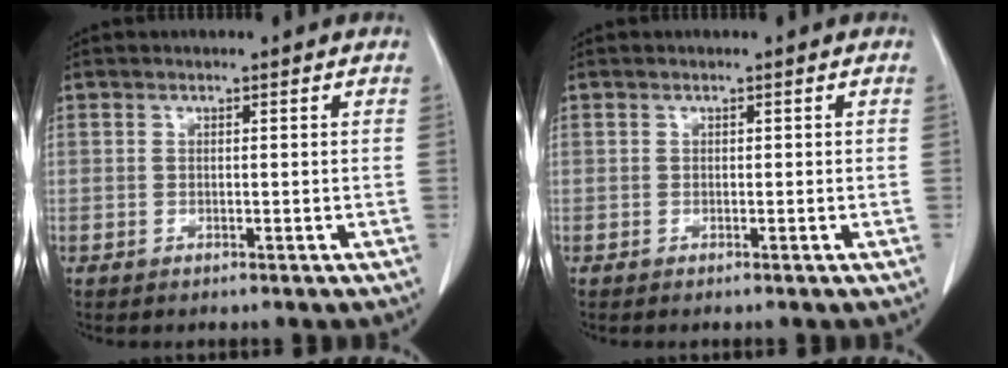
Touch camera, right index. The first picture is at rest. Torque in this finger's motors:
{"motor_torque": [-0.01, -0.05, 0.02, 0.01]}